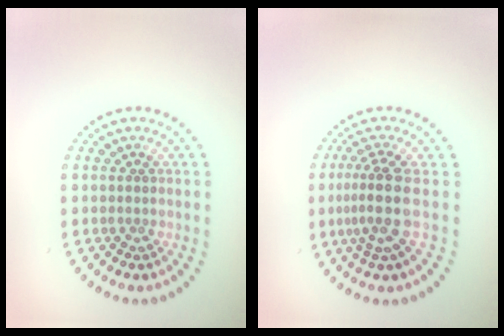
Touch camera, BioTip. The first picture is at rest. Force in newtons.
{"total": 3.4, "press": 2.4, "slide": 2.4}